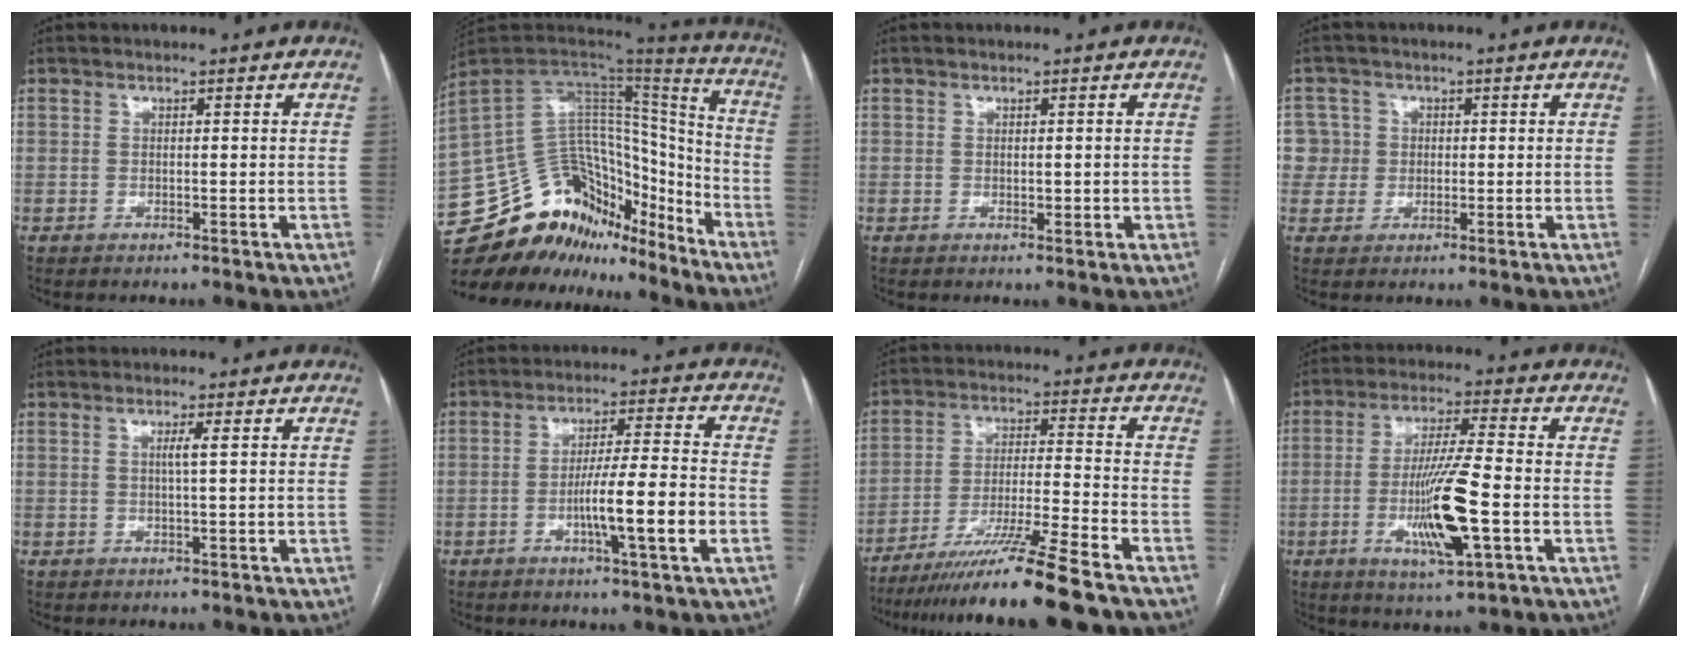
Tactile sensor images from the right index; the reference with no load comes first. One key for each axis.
{"total": 23.8, "fx": -18.8, "fy": 11.7, "fz": 8.8, "tx": -0.186, "ty": 0.054, "tz": -0.297}
{"total": 1.4, "fx": 0.0, "fy": 0.9, "fz": 1.1, "tx": -0.016, "ty": -0.001, "tz": 0.003}
{"total": 5.2, "fx": 0.6, "fy": 5.1, "fz": -0.1, "tx": 0.014, "ty": 0.018, "tz": 0.013}
{"total": 1.4, "fx": 0.3, "fy": -0.4, "fz": 1.3, "tx": -0.026, "ty": 0.000, "tz": 0.005}
{"total": 10.0, "fx": -3.0, "fy": -0.1, "fz": 9.6, "tx": -0.160, "ty": 0.001, "tz": -0.052}
{"total": 14.6, "fx": -11.7, "fy": -2.0, "fz": 8.6, "tx": -0.143, "ty": -0.027, "tz": -0.195}
{"total": 12.6, "fx": -3.3, "fy": 1.0, "fz": 12.1, "tx": -0.231, "ty": -0.013, "tz": -0.059}